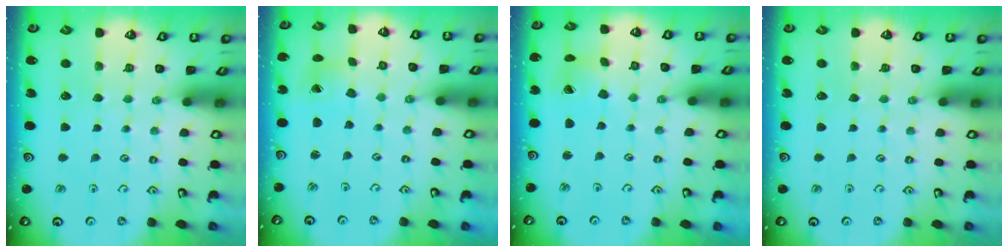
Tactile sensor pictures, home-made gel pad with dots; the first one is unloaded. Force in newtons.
{"total": 1.3, "press": 1.3, "slide": 0.1}
{"total": 3.0, "press": 2.9, "slide": 0.5}
{"total": 0.0}